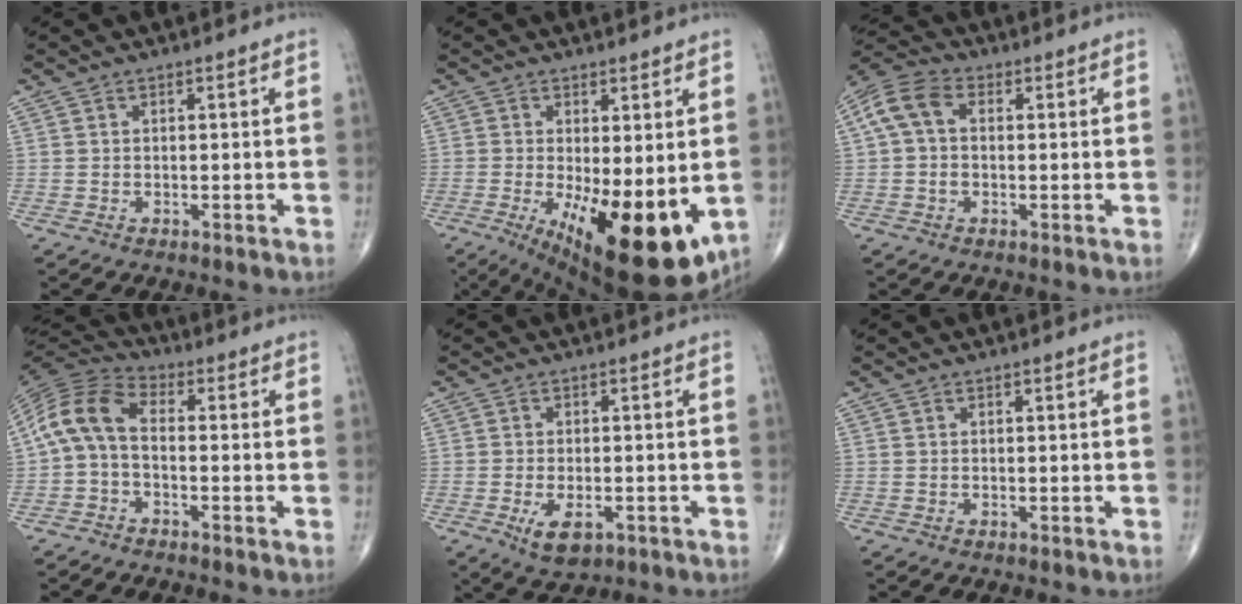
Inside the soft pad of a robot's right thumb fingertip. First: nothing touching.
{"total": 17.6, "force": [-3.9, 6.7, 15.8], "torque": [-0.212, -0.033, -0.035]}
{"total": 8.2, "force": [1.2, 5.5, 6.0], "torque": [-0.125, 0.027, 0.016]}
{"total": 9.5, "force": [-0.9, 5.4, 7.9], "torque": [-0.156, 0.029, -0.032]}
{"total": 5.5, "force": [-2.1, 2.8, 4.3], "torque": [-0.071, -0.003, -0.026]}
{"total": 0.0}